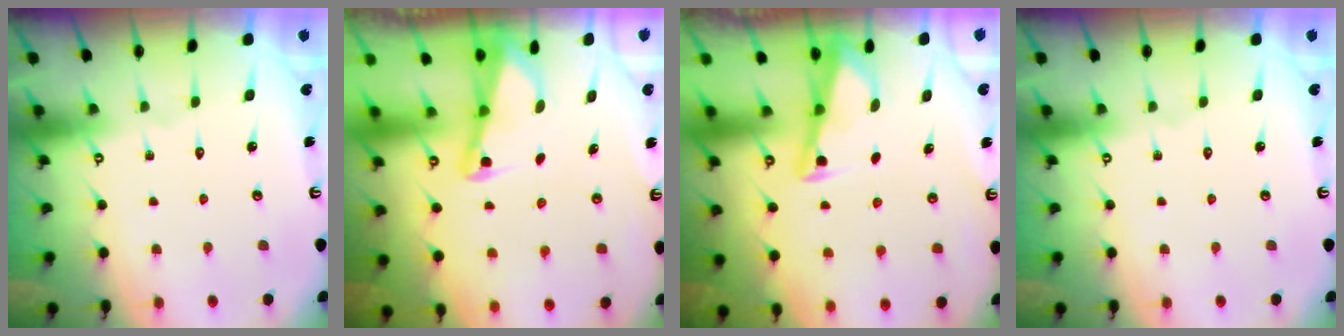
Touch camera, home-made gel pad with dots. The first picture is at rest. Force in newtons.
{"total": 2.2, "press": 2.1, "slide": 0.3}
{"total": 3.0, "press": 2.9, "slide": 0.3}
{"total": 0.0}